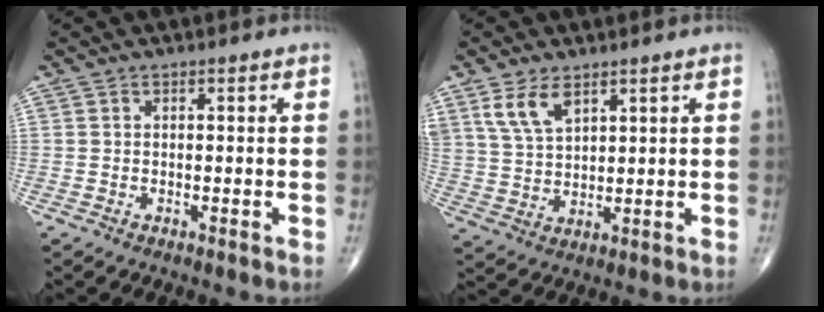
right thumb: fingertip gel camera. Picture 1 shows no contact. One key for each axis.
{"total": 7.0, "fx": 4.2, "fy": 3.6, "fz": 4.3, "tx": -0.077, "ty": -0.016, "tz": 0.091}